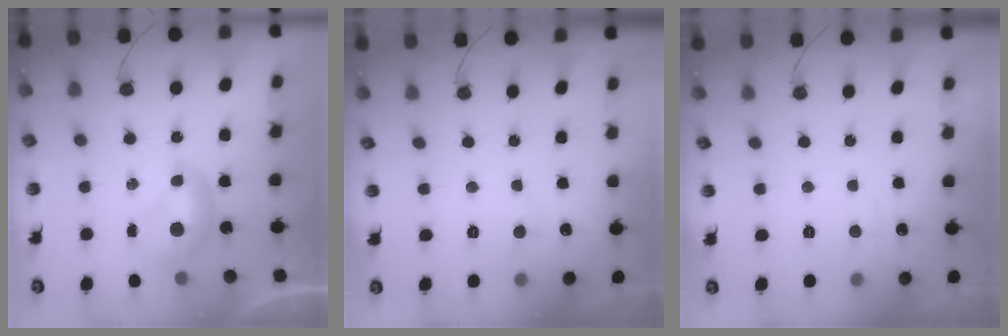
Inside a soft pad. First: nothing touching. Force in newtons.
{"total": 1.9, "press": 1.7, "slide": 0.7}
{"total": 2.1, "press": 2.0, "slide": 0.6}